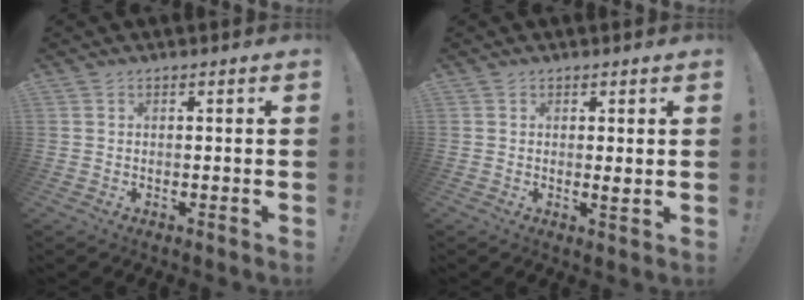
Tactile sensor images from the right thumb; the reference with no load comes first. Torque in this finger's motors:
{"motor_torque": [-0.18, 0.19, 0.20, -0.22, 0.02]}